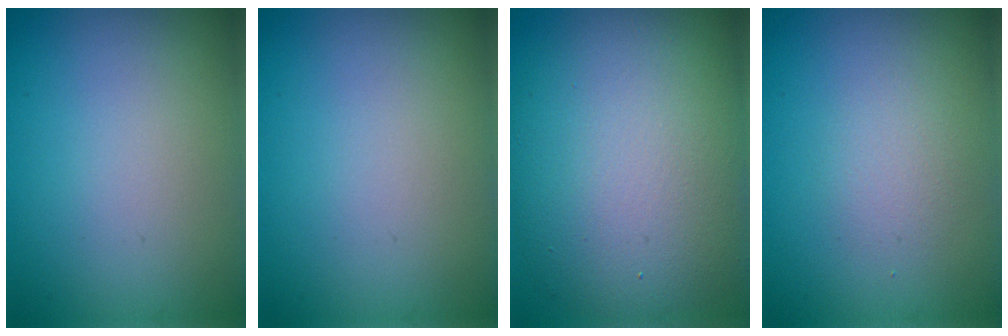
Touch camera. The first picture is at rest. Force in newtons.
{"total": 0.0}
{"total": 11.5, "press": 11.5, "slide": 0.6}
{"total": 1.5, "press": 1.4, "slide": 0.1}